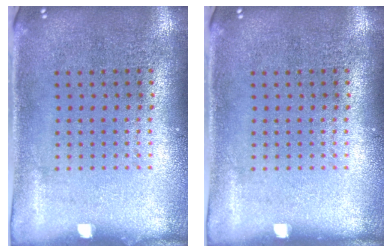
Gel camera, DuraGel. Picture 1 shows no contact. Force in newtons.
{"total": 0.0}